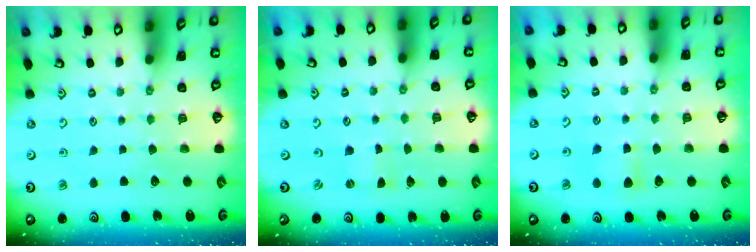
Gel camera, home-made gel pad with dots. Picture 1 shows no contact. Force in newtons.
{"total": 0.0}
{"total": 5.5, "press": 5.5, "slide": 0.6}